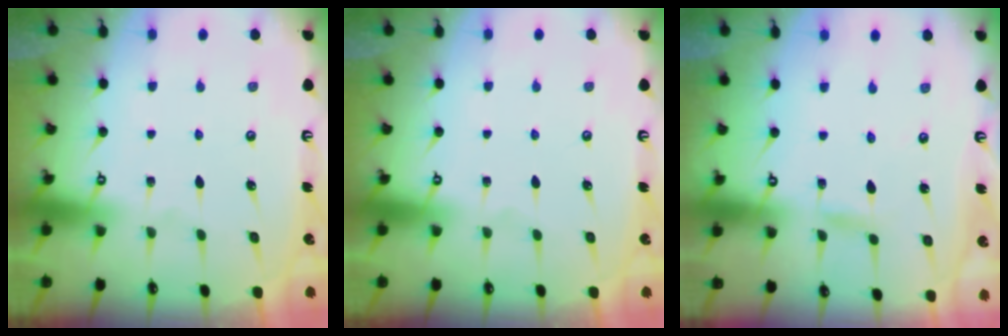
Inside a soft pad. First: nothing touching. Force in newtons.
{"total": 0.0}
{"total": 1.6, "press": 1.6, "slide": 0.2}